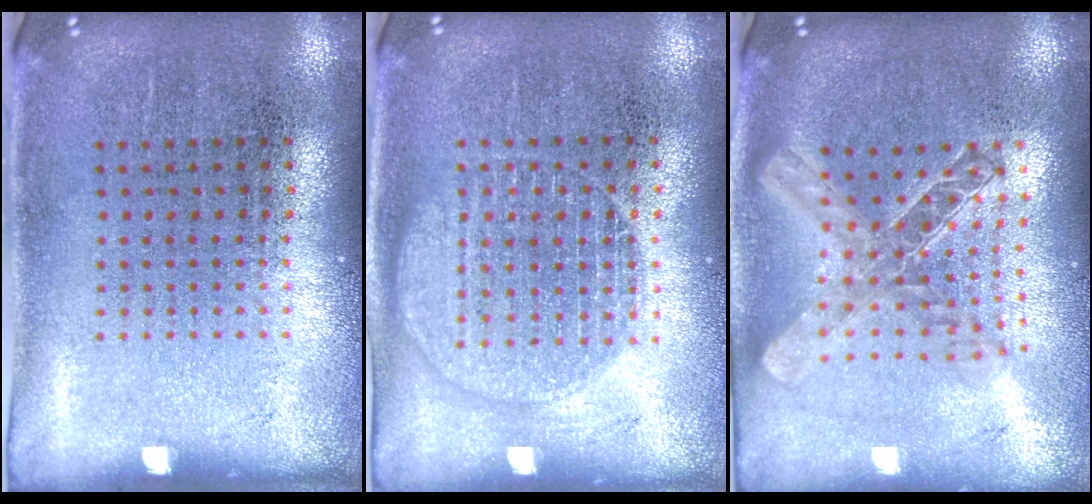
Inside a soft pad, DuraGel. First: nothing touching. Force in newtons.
{"total": 1.3, "press": 1.3, "slide": 0.2}
{"total": 2.0, "press": 1.7, "slide": 1.1}